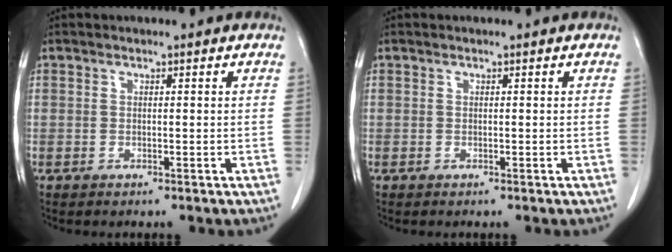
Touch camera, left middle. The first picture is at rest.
{"total": 0.0}